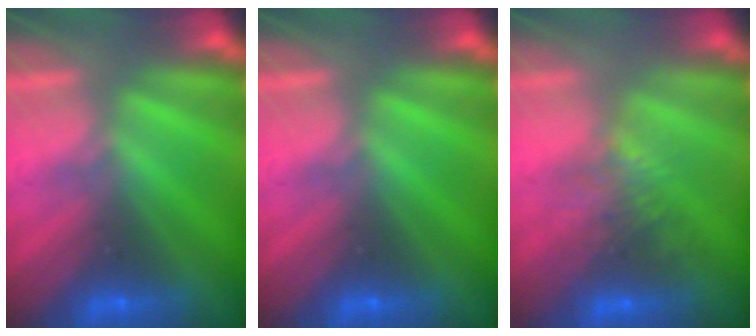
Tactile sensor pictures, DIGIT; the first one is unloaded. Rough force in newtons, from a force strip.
{"total": 0.0}
{"total": 4.1}